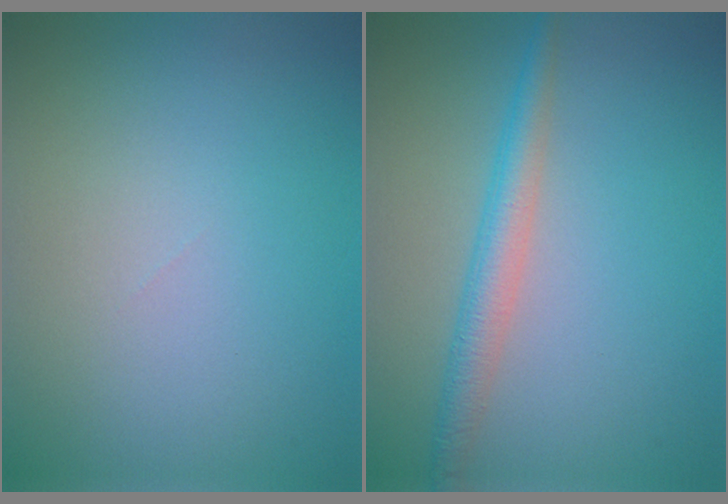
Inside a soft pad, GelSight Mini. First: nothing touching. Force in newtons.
{"total": 2.9, "press": 2.9, "slide": 0.1}